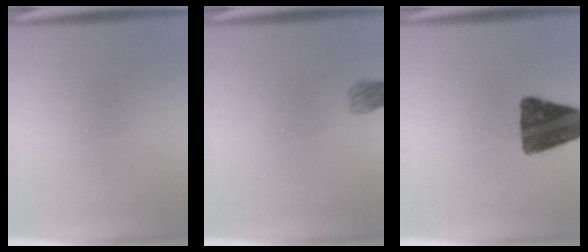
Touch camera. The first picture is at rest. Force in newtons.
{"total": 2.3}
{"total": 14.6}